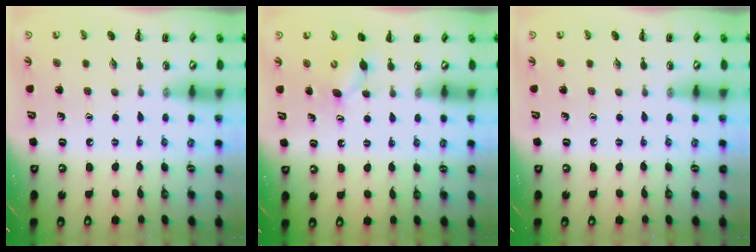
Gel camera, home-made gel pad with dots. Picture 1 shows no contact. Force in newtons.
{"total": 4.0, "press": 3.9, "slide": 0.9}
{"total": 0.0}